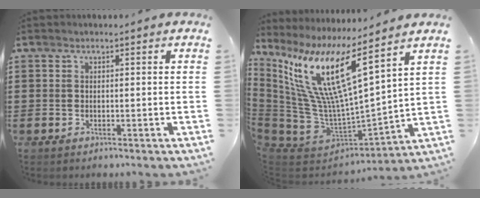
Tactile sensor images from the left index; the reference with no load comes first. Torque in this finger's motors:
{"motor_torque": [1.28, 0.86, 1.05, 0.21]}